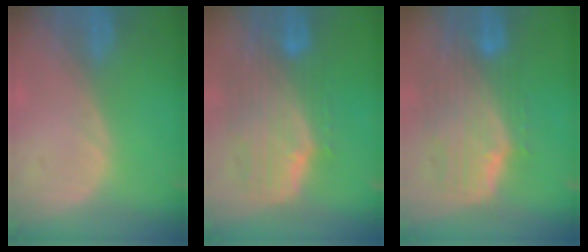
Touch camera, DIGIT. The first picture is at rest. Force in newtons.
{"total": 10.2, "press": 8.9, "slide": 5.0}
{"total": 10.2, "press": 8.9, "slide": 5.0}